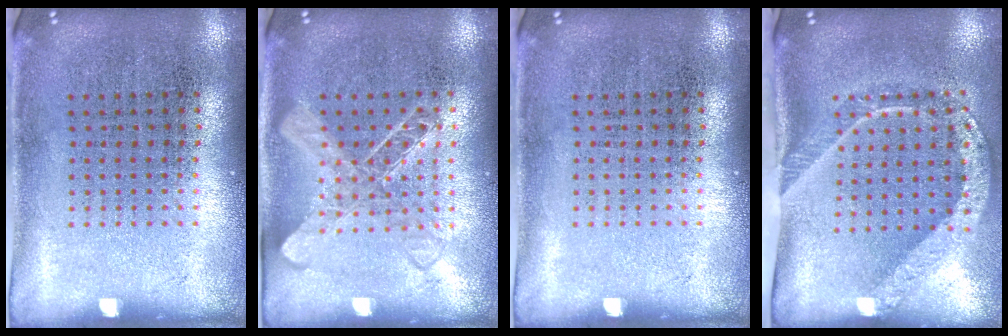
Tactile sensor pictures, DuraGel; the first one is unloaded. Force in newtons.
{"total": 1.4, "press": 1.4, "slide": 0.4}
{"total": 0.0}
{"total": 2.3, "press": 1.5, "slide": 1.7}